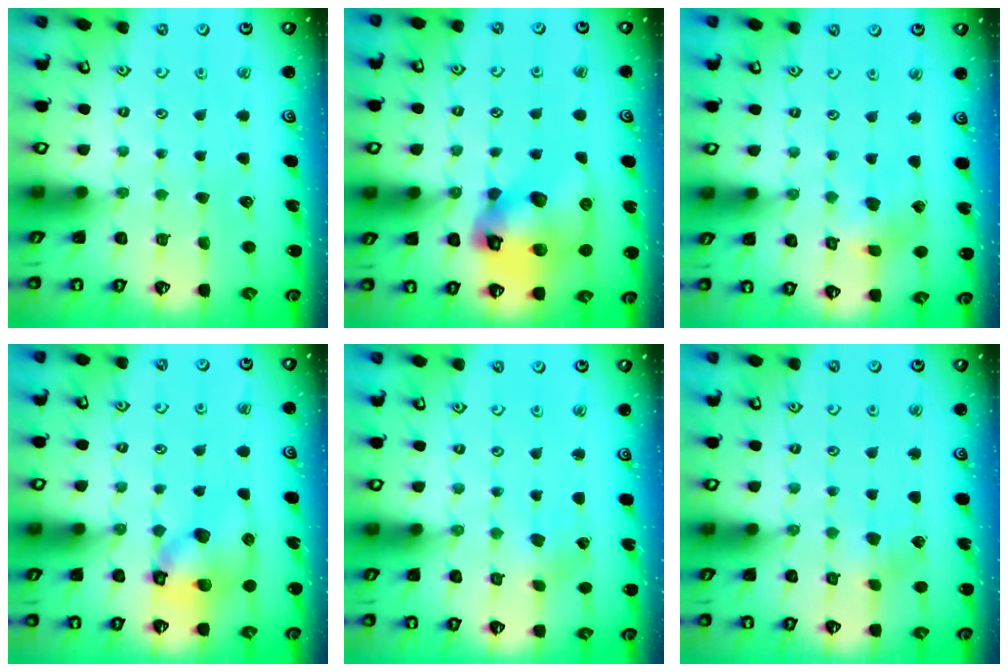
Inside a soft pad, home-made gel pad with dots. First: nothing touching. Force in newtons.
{"total": 16.3, "press": 16.2, "slide": 2.5}
{"total": 4.5, "press": 4.4, "slide": 0.6}
{"total": 9.9, "press": 9.8, "slide": 1.6}
{"total": 0.6, "press": 0.6, "slide": 0.2}
{"total": 2.3, "press": 2.2, "slide": 0.3}